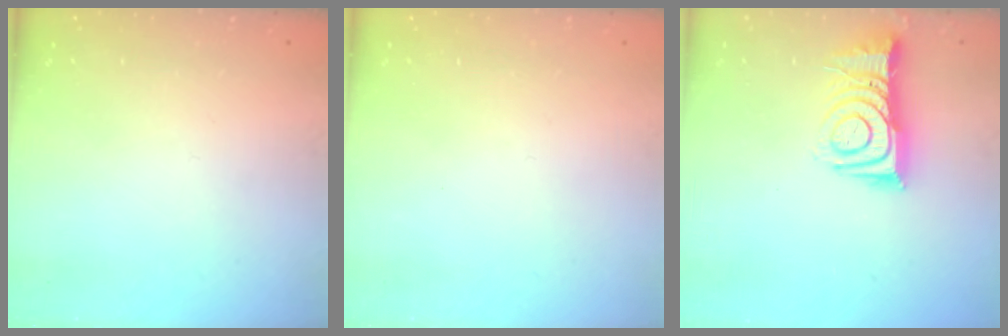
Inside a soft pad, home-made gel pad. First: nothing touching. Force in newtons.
{"total": 1.7, "press": 1.6, "slide": 0.1}
{"total": 11.5, "press": 11.5, "slide": 0.9}